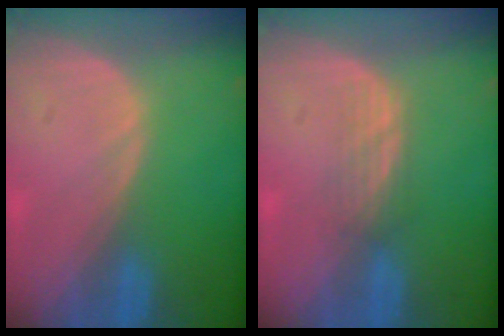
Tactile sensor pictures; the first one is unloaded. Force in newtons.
{"total": 2.4, "press": 2.4, "slide": 0.5}